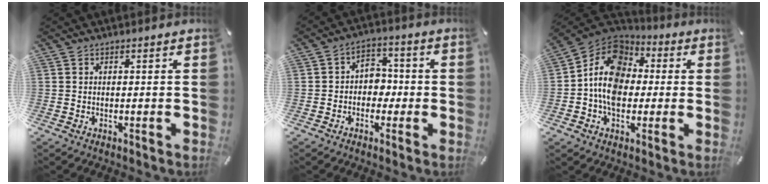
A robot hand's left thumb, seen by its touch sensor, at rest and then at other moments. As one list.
[{"total": 5.7, "force": [-1.2, 5.0, 2.6], "torque": [-0.038, 0.013, -0.025]}, {"total": 13.1, "force": [-0.9, 10.7, 7.5], "torque": [-0.147, 0.010, -0.021]}]